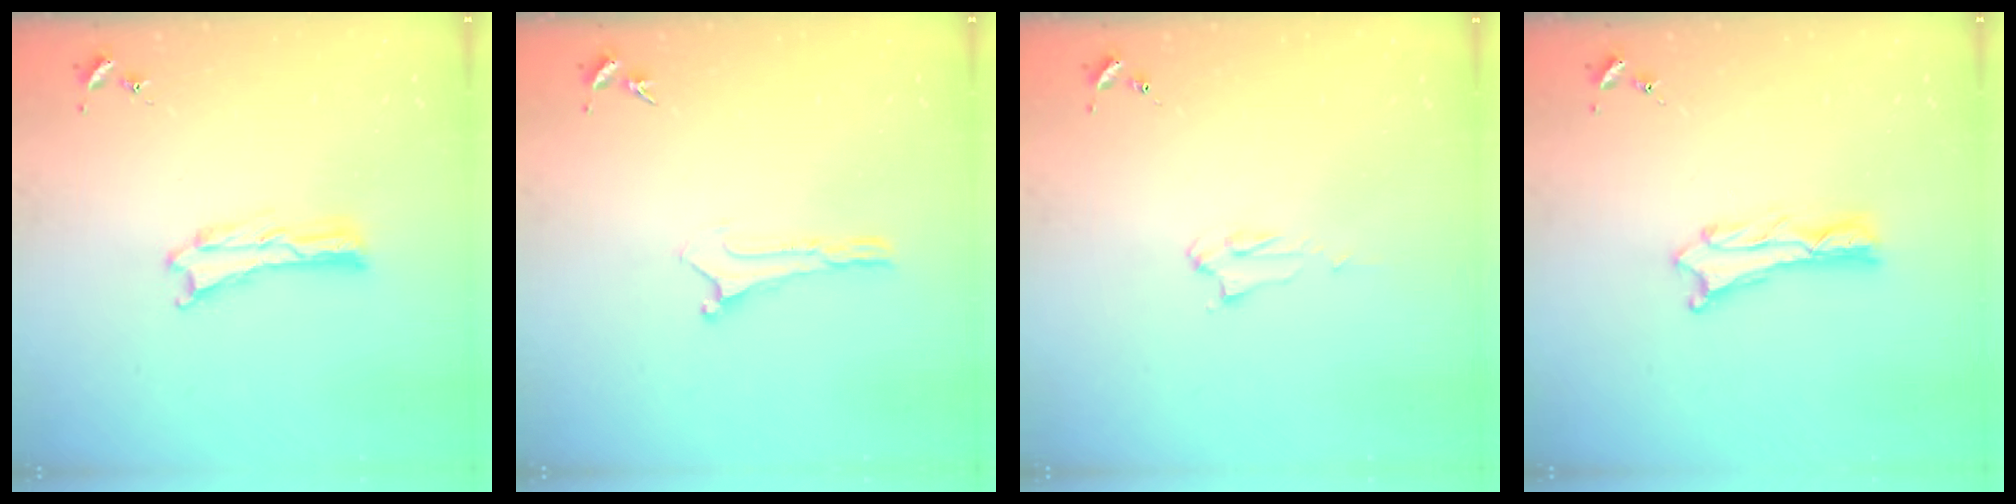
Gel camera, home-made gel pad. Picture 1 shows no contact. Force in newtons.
{"total": 0.0}
{"total": 2.2, "press": 2.2, "slide": 0.2}
{"total": 1.1, "press": 1.0, "slide": 0.2}